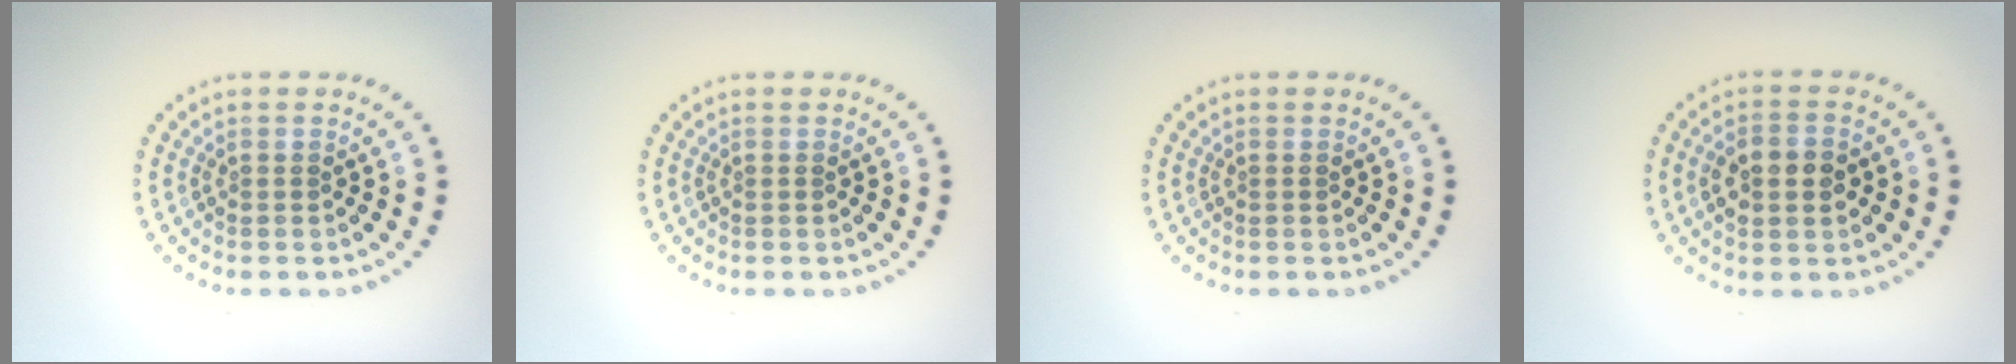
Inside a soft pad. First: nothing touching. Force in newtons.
{"total": 0.0}
{"total": 0.0}
{"total": 3.6, "press": 3.5, "slide": 0.2}